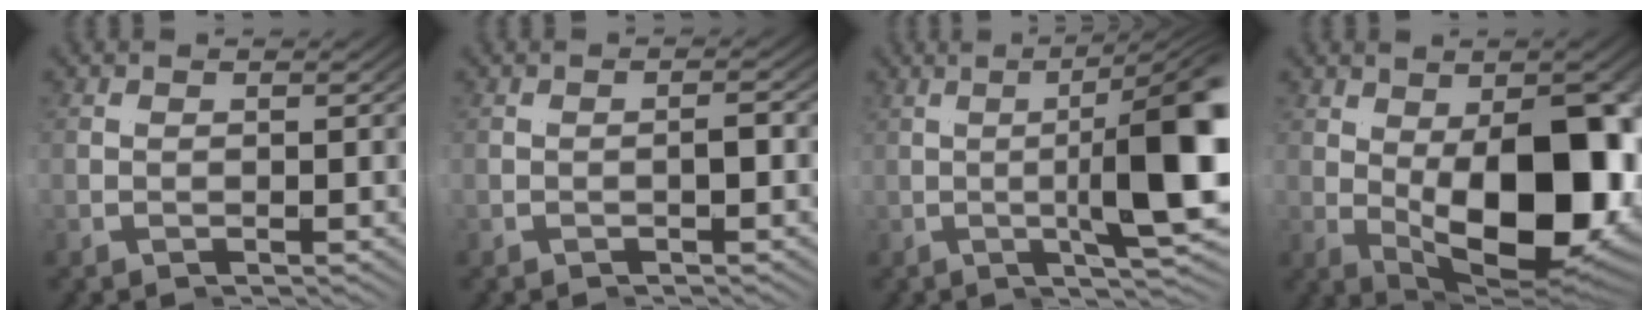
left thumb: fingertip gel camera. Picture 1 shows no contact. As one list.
[{"total": 1.2, "force": [-1.0, 0.3, 0.5], "torque": [-0.012, -0.009, -0.014]}, {"total": 9.9, "force": [-0.6, -1.3, 9.8], "torque": [-0.114, 0.046, -0.037]}, {"total": 17.3, "force": [-1.6, 8.1, 15.2], "torque": [-0.239, -0.037, 0.000]}]